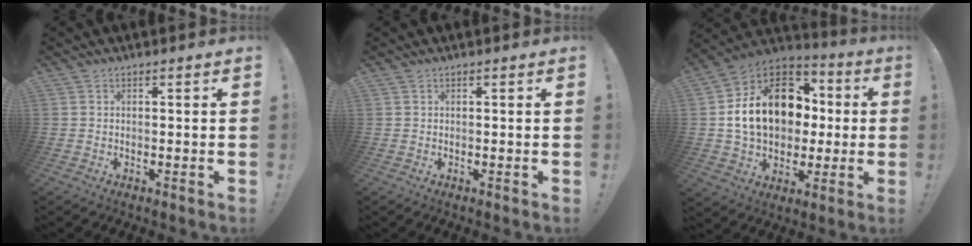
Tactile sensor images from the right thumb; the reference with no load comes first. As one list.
[{"total": 1.3, "force": [-0.8, -0.7, -0.7], "torque": [0.020, 0.002, -0.017]}, {"total": 20.7, "force": [2.5, 15.2, 13.9], "torque": [-0.226, 0.015, 0.064]}]